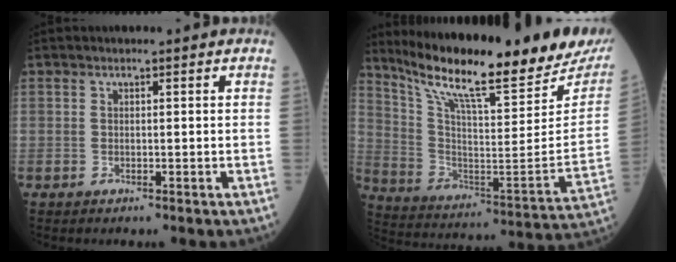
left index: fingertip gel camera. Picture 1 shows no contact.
{"total": 27.0, "force": [22.7, 2.5, 14.3], "torque": [-0.252, -0.077, 0.332]}